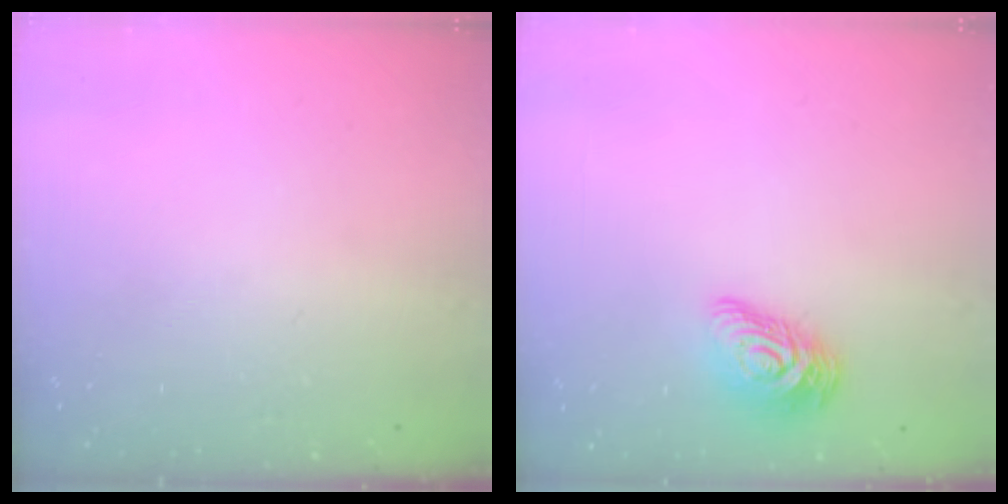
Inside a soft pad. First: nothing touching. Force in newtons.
{"total": 10.5, "press": 10.5, "slide": 0.4}